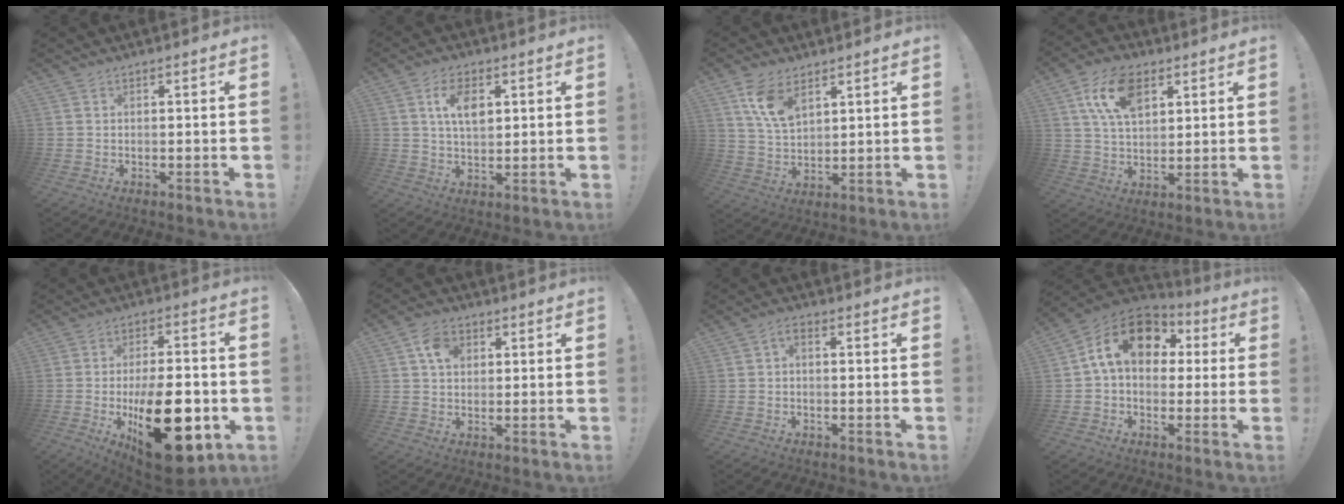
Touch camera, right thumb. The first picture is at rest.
{"total": 8.5, "force": [2.9, 5.0, 6.2], "torque": [-0.094, 0.001, 0.049]}
{"total": 10.3, "force": [5.9, 5.6, 6.2], "torque": [-0.116, -0.022, 0.112]}
{"total": 14.0, "force": [6.6, 8.3, 9.1], "torque": [-0.162, -0.009, 0.122]}
{"total": 26.0, "force": [-7.0, 12.0, 21.9], "torque": [-0.351, 0.037, -0.094]}
{"total": 7.0, "force": [2.4, 5.3, 4.0], "torque": [-0.061, 0.004, 0.045]}
{"total": 1.9, "force": [-0.8, 0.6, 1.7], "torque": [-0.028, 0.005, -0.014]}
{"total": 16.7, "force": [4.6, 11.4, 11.2], "torque": [-0.180, 0.007, 0.083]}